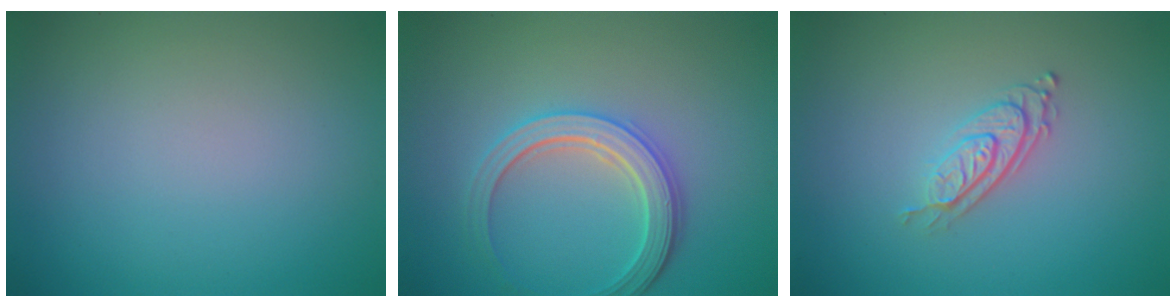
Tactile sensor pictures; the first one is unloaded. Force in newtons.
{"total": 3.8, "press": 3.4, "slide": 1.8}
{"total": 2.8, "press": 2.1, "slide": 1.9}